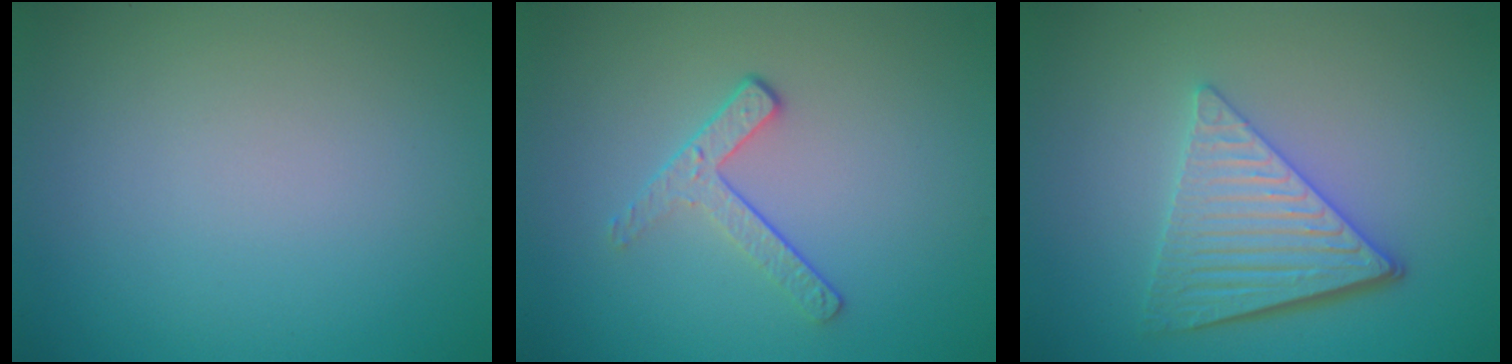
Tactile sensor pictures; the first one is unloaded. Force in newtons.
{"total": 2.0, "press": 1.4, "slide": 1.5}
{"total": 5.5, "press": 4.3, "slide": 3.4}